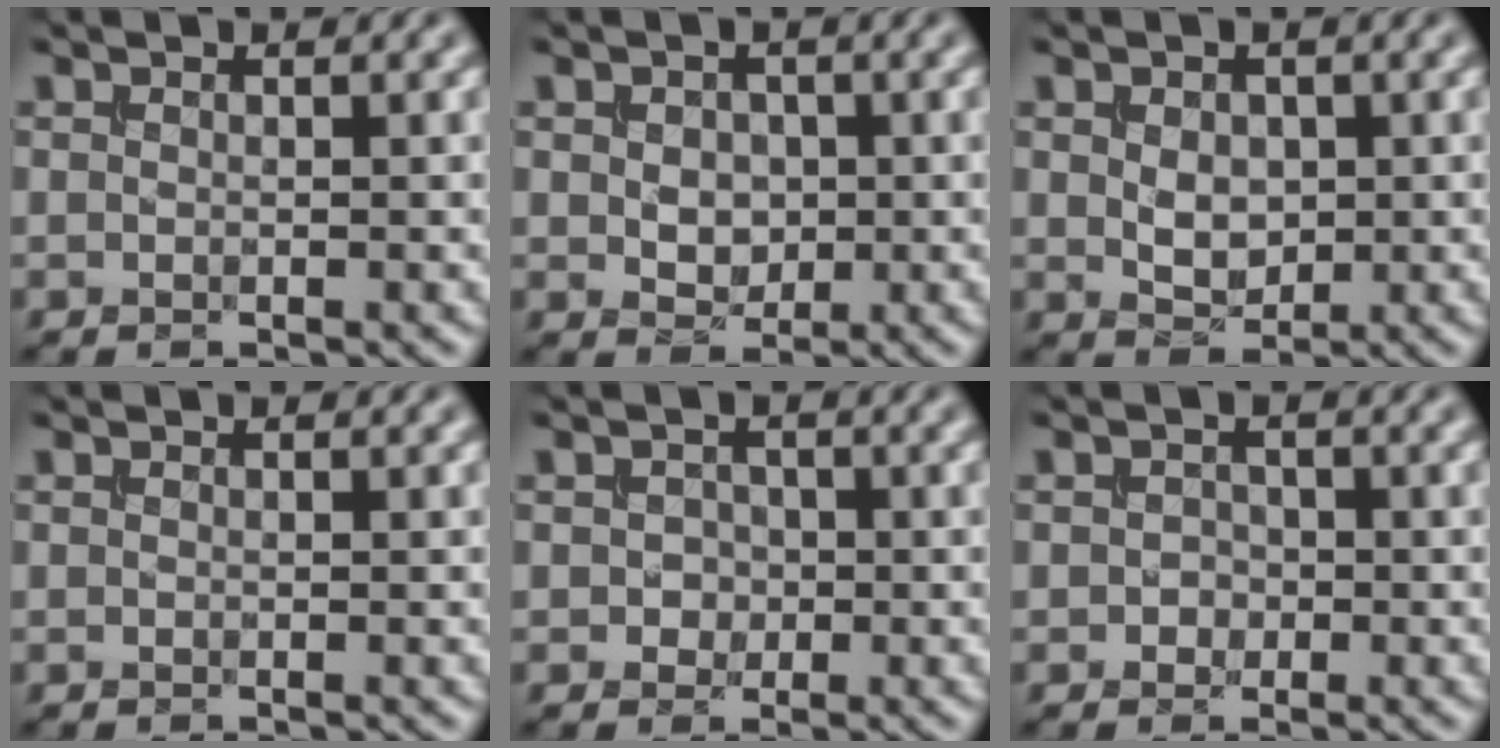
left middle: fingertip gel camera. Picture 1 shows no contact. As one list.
[{"total": 2.3, "force": [0.0, 1.8, 1.5], "torque": [-0.030, -0.002, 0.000]}, {"total": 2.4, "force": [0.2, 1.7, 1.7], "torque": [-0.036, -0.002, 0.005]}, {"total": 0.0}, {"total": 1.3, "force": [-0.2, 1.2, 0.5], "torque": [-0.006, -0.002, -0.004]}, {"total": 1.1, "force": [-0.3, 1.0, 0.3], "torque": [-0.004, -0.001, -0.008]}]